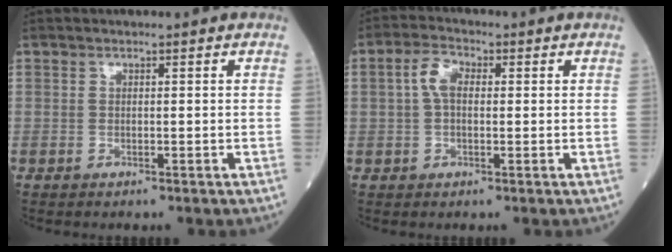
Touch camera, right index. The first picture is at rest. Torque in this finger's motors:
{"motor_torque": [0.79, 0.24, 0.24, 0.07]}